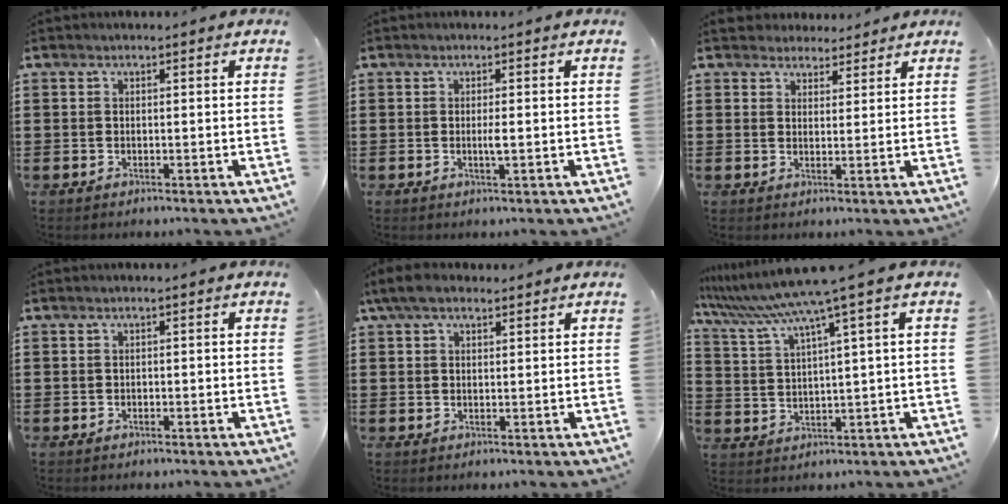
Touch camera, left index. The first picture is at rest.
{"total": 1.6, "force": [-0.1, 0.0, 1.6], "torque": [-0.029, -0.002, -0.004]}
{"total": 3.1, "force": [2.7, 1.5, -0.1], "torque": [-0.008, 0.005, 0.052]}
{"total": 0.5, "force": [-0.4, 0.2, 0.3], "torque": [-0.007, -0.002, -0.008]}
{"total": 3.8, "force": [2.5, 1.7, 2.3], "torque": [-0.053, 0.007, 0.047]}
{"total": 6.8, "force": [4.5, -0.8, 5.0], "torque": [-0.125, -0.035, 0.070]}